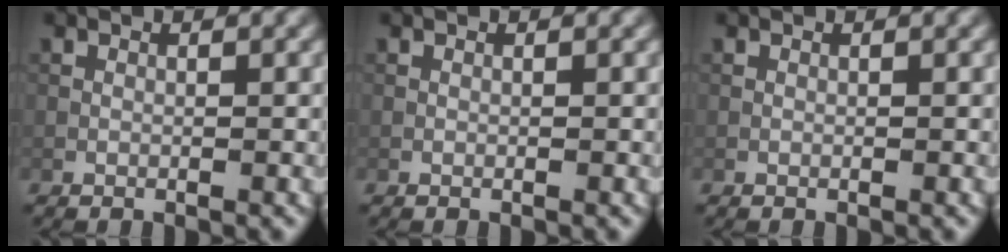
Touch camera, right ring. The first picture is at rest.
{"total": 0.0}
{"total": 0.0}